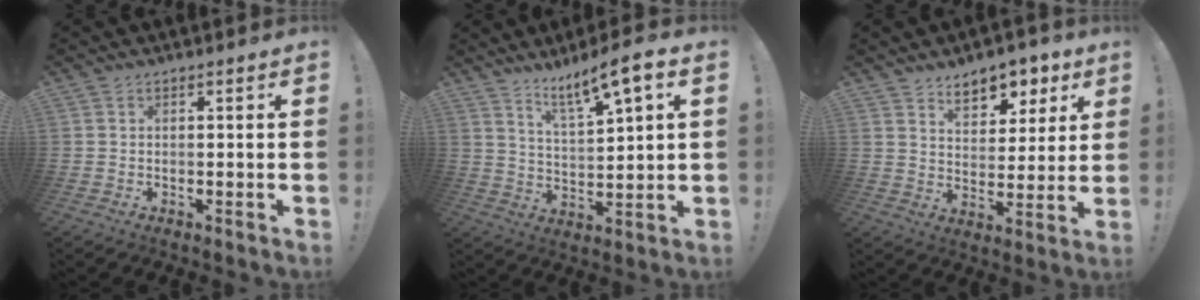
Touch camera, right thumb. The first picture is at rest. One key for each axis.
{"total": 9.8, "fx": 7.1, "fy": 0.9, "fz": 6.7, "tx": -0.115, "ty": -0.042, "tz": 0.116}
{"total": 9.4, "fx": 6.7, "fy": 5.5, "fz": 3.8, "tx": -0.040, "ty": -0.046, "tz": 0.121}